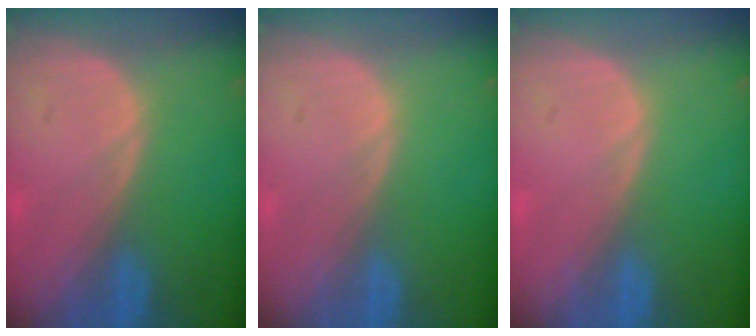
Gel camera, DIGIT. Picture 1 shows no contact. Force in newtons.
{"total": 0.0}
{"total": 0.0}